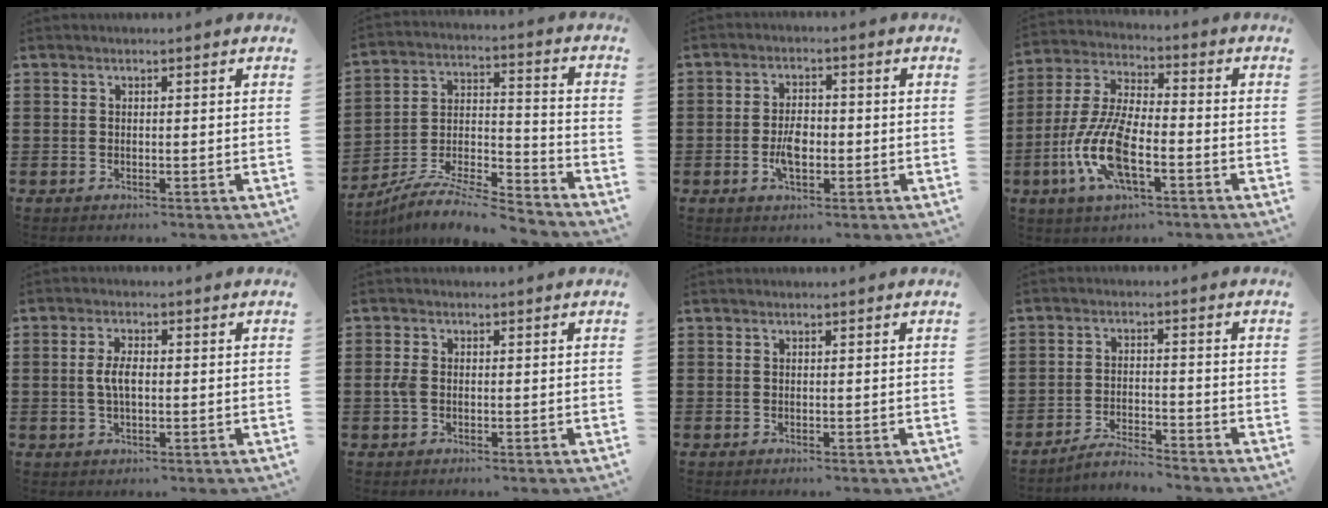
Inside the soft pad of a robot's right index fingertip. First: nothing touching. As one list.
[{"total": 9.2, "force": [-8.6, 1.0, 3.1], "torque": [-0.056, 0.012, -0.172]}, {"total": 4.3, "force": [-0.9, 2.3, 3.5], "torque": [-0.078, 0.002, -0.020]}, {"total": 10.7, "force": [-4.0, 3.8, 9.2], "torque": [-0.223, -0.012, -0.080]}, {"total": 3.7, "force": [0.0, 1.6, 3.3], "torque": [-0.072, 0.001, -0.005]}, {"total": 1.7, "force": [-0.2, 1.1, 1.2], "torque": [-0.039, 0.000, -0.009]}, {"total": 0.0}, {"total": 3.5, "force": [-3.4, -0.1, 0.7], "torque": [-0.016, 0.003, -0.069]}]